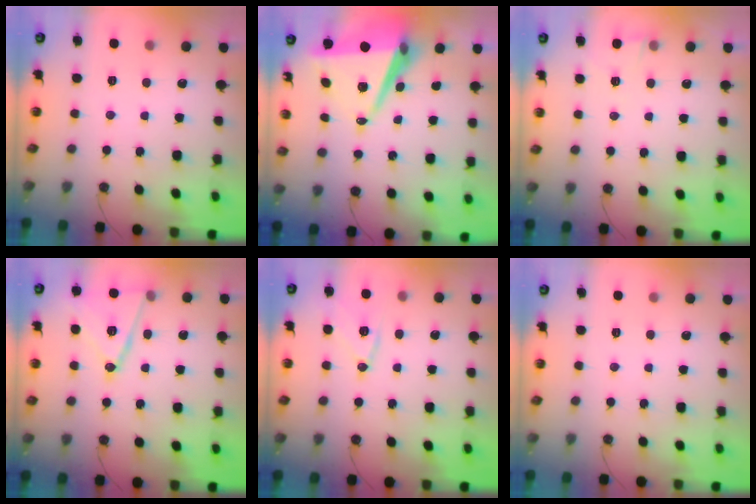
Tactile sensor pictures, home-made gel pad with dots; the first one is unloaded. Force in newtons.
{"total": 10.7, "press": 9.9, "slide": 4.1}
{"total": 3.0, "press": 2.8, "slide": 1.1}
{"total": 15.3, "press": 14.9, "slide": 3.3}
{"total": 11.5, "press": 11.3, "slide": 2.2}
{"total": 0.0}